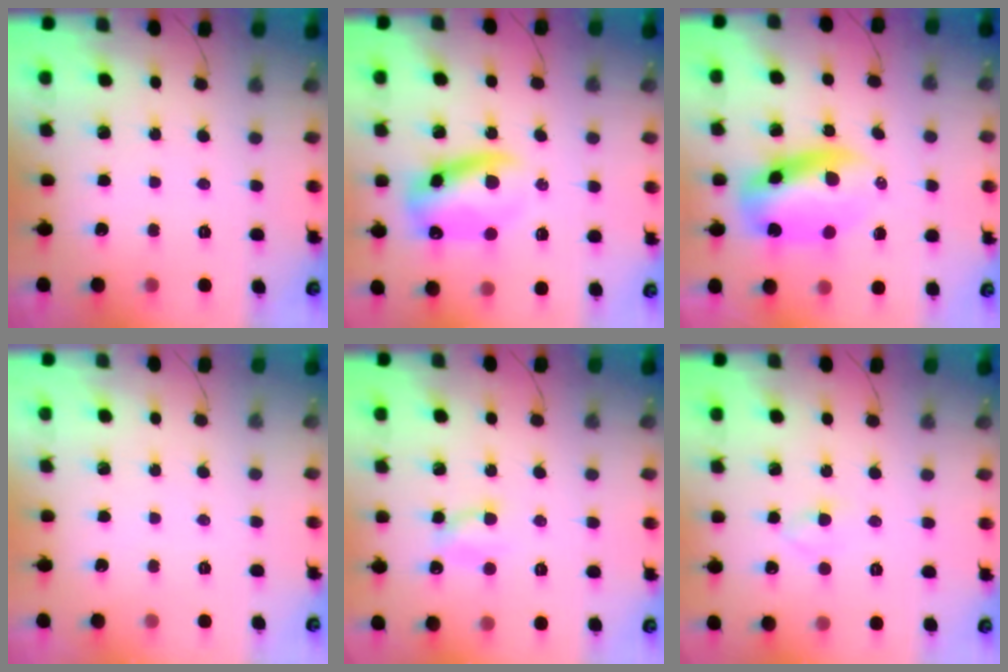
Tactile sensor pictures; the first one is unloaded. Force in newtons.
{"total": 12.1, "press": 11.7, "slide": 3.0}
{"total": 11.5, "press": 11.2, "slide": 2.9}
{"total": 0.0}
{"total": 4.9, "press": 4.8, "slide": 0.7}
{"total": 2.8, "press": 2.5, "slide": 1.2}